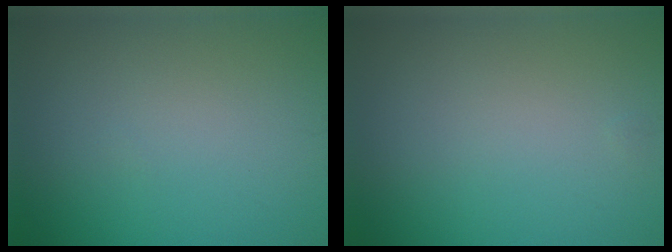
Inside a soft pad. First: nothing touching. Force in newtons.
{"total": 0.0}